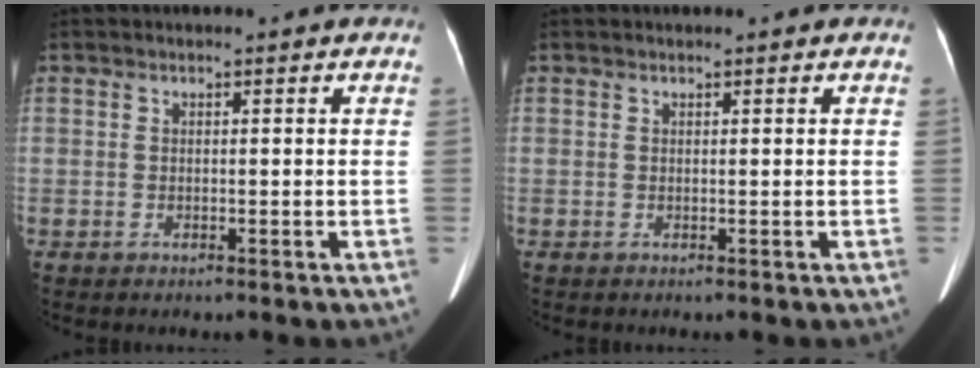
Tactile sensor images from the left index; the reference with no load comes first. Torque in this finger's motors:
{"motor_torque": [0.06, 0.07, 0.02, 0.01]}